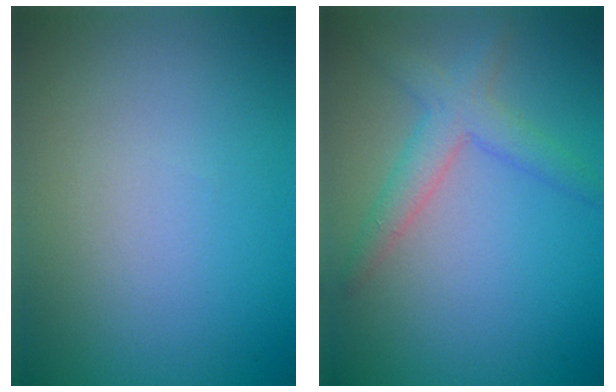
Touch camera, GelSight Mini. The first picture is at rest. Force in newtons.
{"total": 3.2, "press": 3.2, "slide": 0.2}